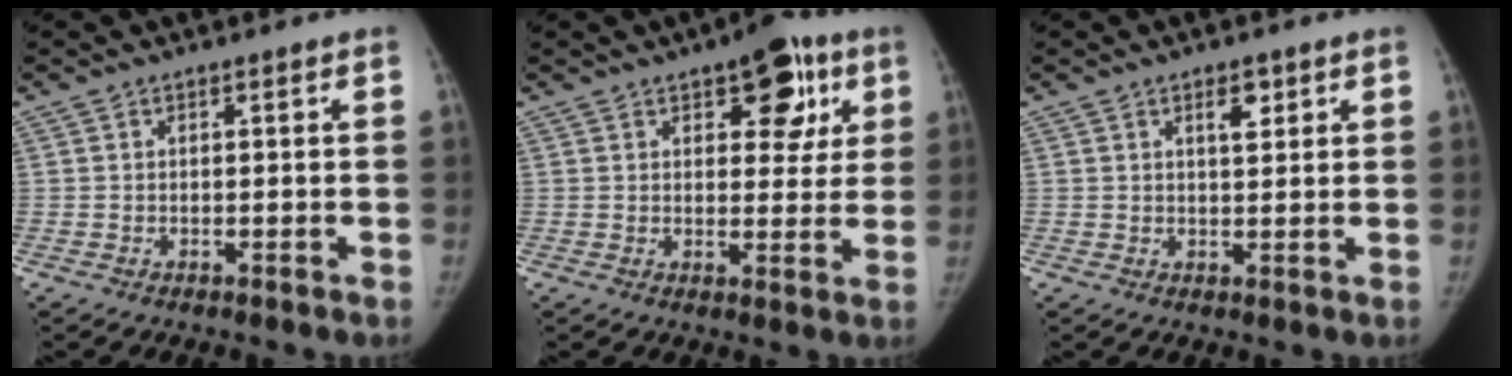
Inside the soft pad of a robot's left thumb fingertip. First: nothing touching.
{"total": 10.9, "force": [5.0, 5.7, 7.8], "torque": [-0.052, -0.008, 0.058]}
{"total": 3.1, "force": [1.6, 1.4, 2.2], "torque": [-0.024, -0.009, 0.026]}